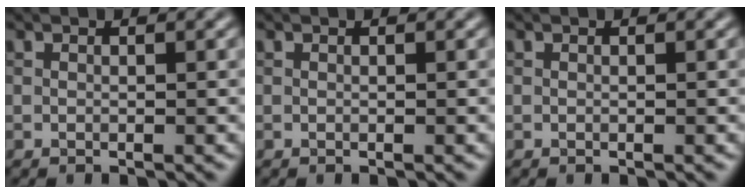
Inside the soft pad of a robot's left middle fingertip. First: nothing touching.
{"total": 0.0}
{"total": 0.0}